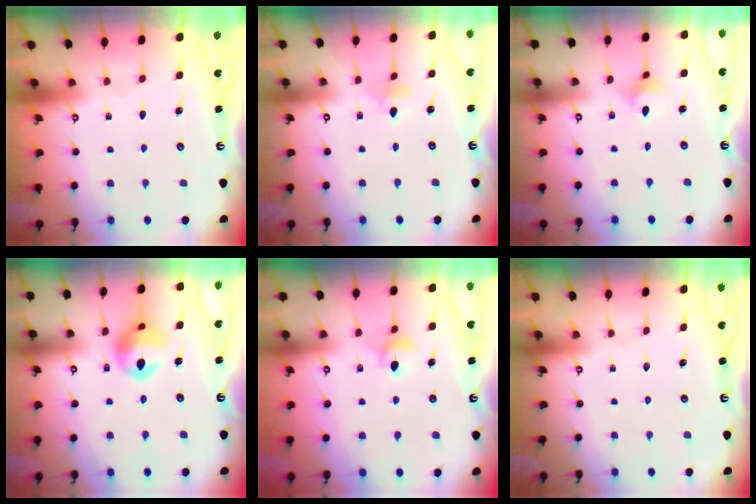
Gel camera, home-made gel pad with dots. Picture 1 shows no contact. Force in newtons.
{"total": 5.1, "press": 4.9, "slide": 1.1}
{"total": 3.2, "press": 3.1, "slide": 0.6}
{"total": 13.1, "press": 13.0, "slide": 1.6}
{"total": 5.1, "press": 5.0, "slide": 0.6}
{"total": 0.0}